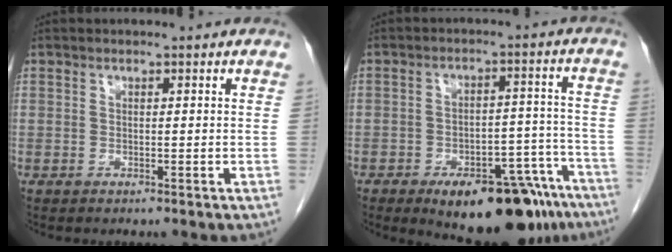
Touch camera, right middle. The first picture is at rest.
{"total": 17.2, "force": [-12.3, 6.2, 10.2], "torque": [-0.078, 0.027, -0.169]}